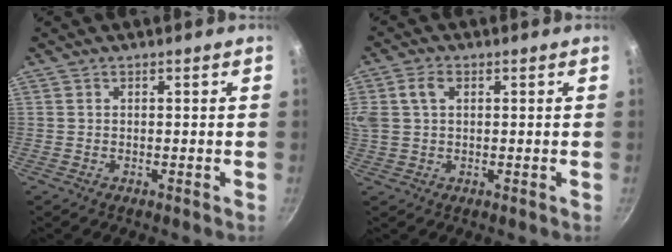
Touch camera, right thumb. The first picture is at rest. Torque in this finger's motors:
{"motor_torque": [0.90, 3.05, 1.47, -0.40, 0.60]}